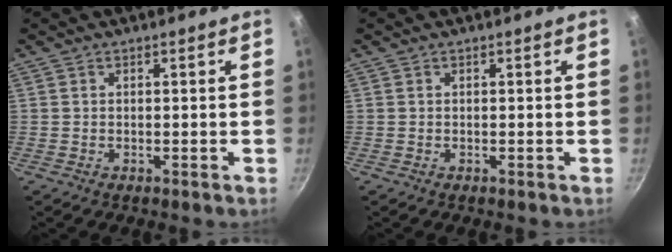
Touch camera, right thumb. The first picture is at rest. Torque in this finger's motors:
{"motor_torque": [0.04, 0.16, -0.18, -0.28, 0.01]}